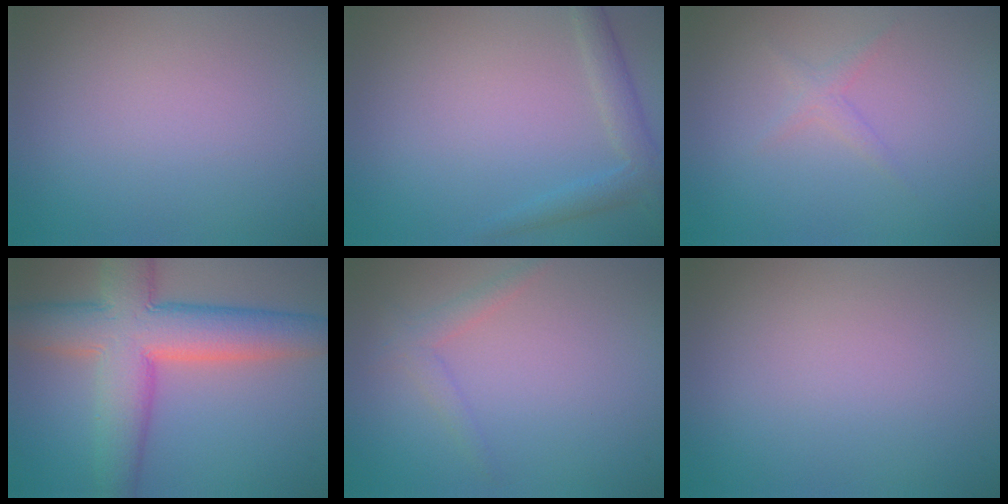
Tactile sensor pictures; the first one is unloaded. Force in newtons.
{"total": 2.4, "press": 2.4, "slide": 0.2}
{"total": 1.1, "press": 1.1, "slide": 0.1}
{"total": 10.0, "press": 10.0, "slide": 0.5}
{"total": 1.4, "press": 1.4, "slide": 0.1}
{"total": 0.0}